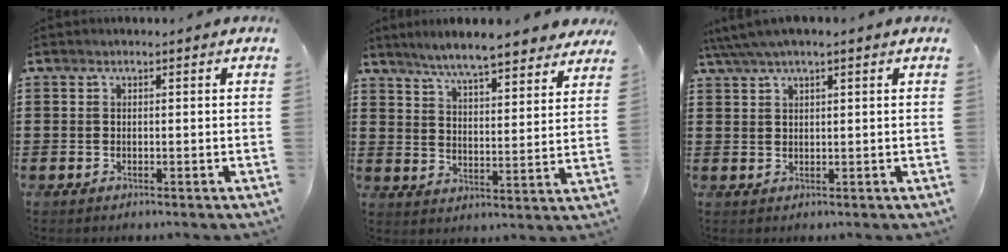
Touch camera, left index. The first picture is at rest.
{"total": 6.7, "force": [6.2, 0.1, 2.4], "torque": [-0.072, -0.031, 0.108]}
{"total": 2.8, "force": [1.8, 0.4, 2.1], "torque": [-0.044, 0.005, 0.032]}